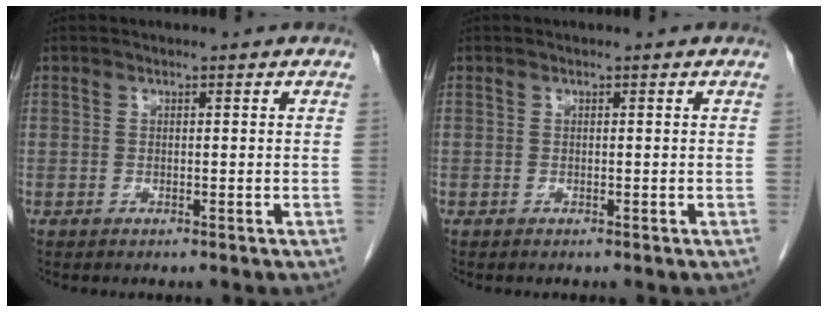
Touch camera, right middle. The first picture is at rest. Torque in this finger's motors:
{"motor_torque": [0.11, -0.06, 0.02, 0.00]}